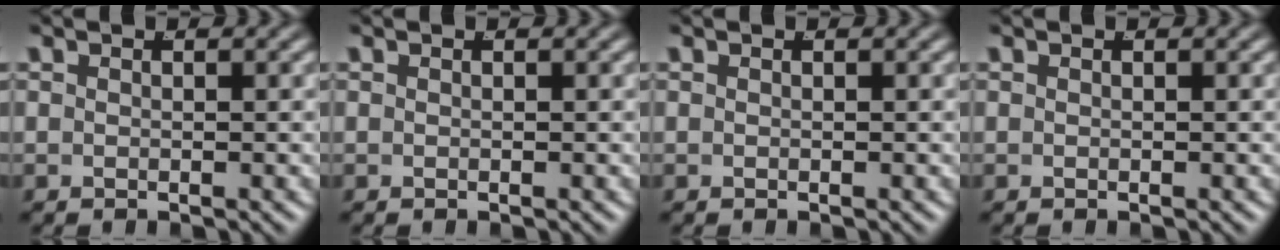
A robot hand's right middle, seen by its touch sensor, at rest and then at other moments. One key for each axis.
{"total": 0.0}
{"total": 0.0}
{"total": 0.0}